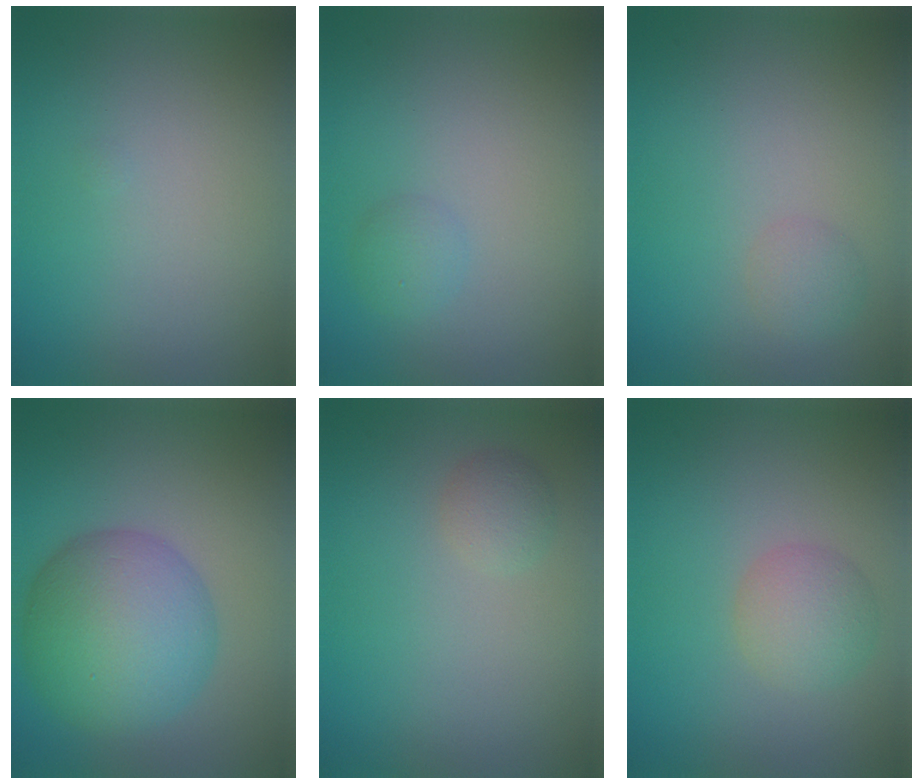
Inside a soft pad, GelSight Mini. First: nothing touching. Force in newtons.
{"total": 1.2, "press": 1.2, "slide": 0.1}
{"total": 1.4, "press": 1.4, "slide": 0.1}
{"total": 9.1, "press": 9.1, "slide": 0.2}
{"total": 1.3, "press": 1.3, "slide": 0.1}
{"total": 2.9, "press": 2.9, "slide": 0.1}